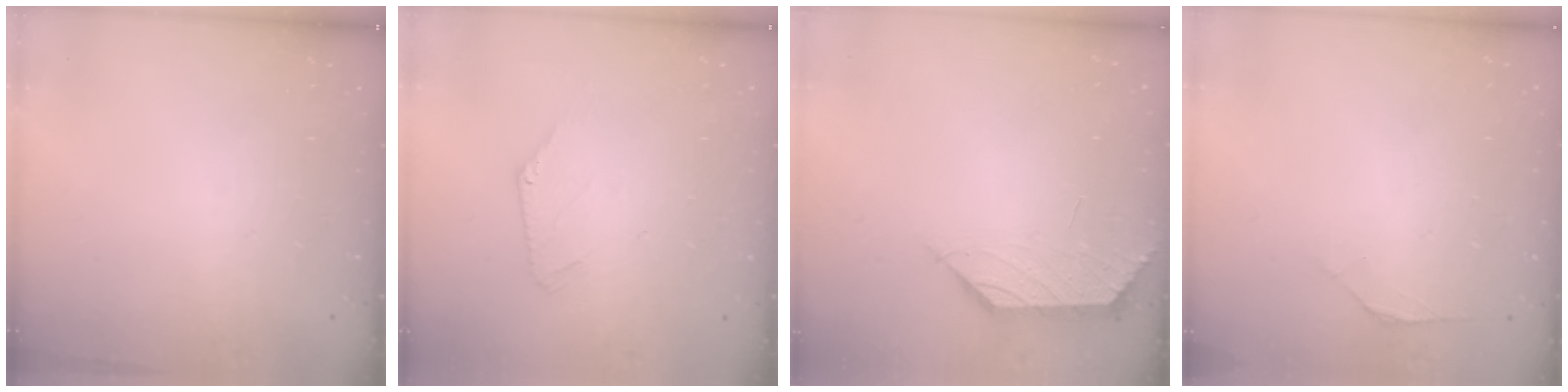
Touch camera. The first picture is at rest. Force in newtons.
{"total": 3.3, "press": 3.3, "slide": 0.5}
{"total": 1.0, "press": 0.8, "slide": 0.5}
{"total": 1.8, "press": 1.7, "slide": 0.6}